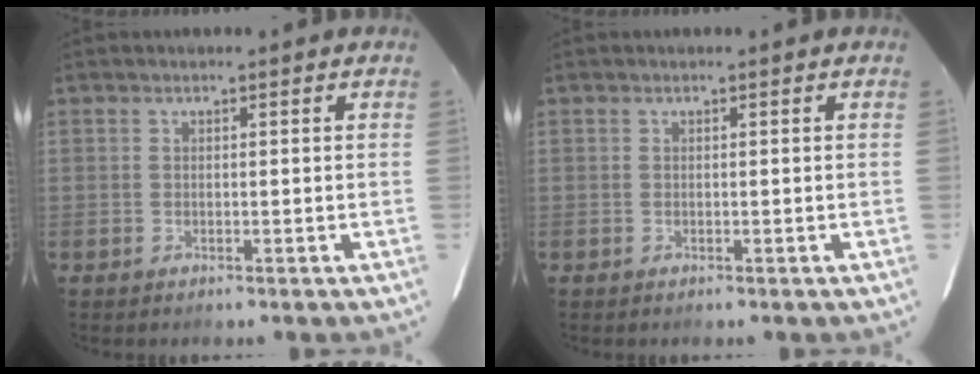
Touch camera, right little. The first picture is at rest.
{"total": 0.0}